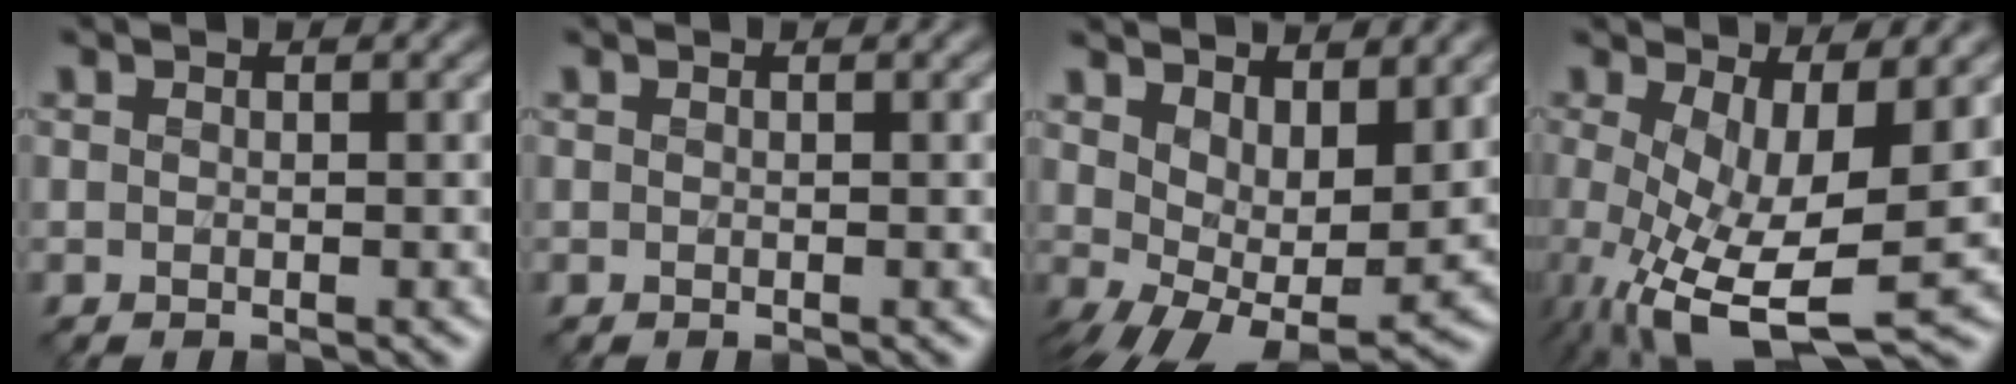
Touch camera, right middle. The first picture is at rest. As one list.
[{"total": 0.0}, {"total": 7.9, "force": [1.3, 3.7, 6.8], "torque": [-0.109, -0.012, 0.033]}, {"total": 8.9, "force": [-1.6, 3.3, 8.1], "torque": [-0.163, -0.022, -0.018]}]